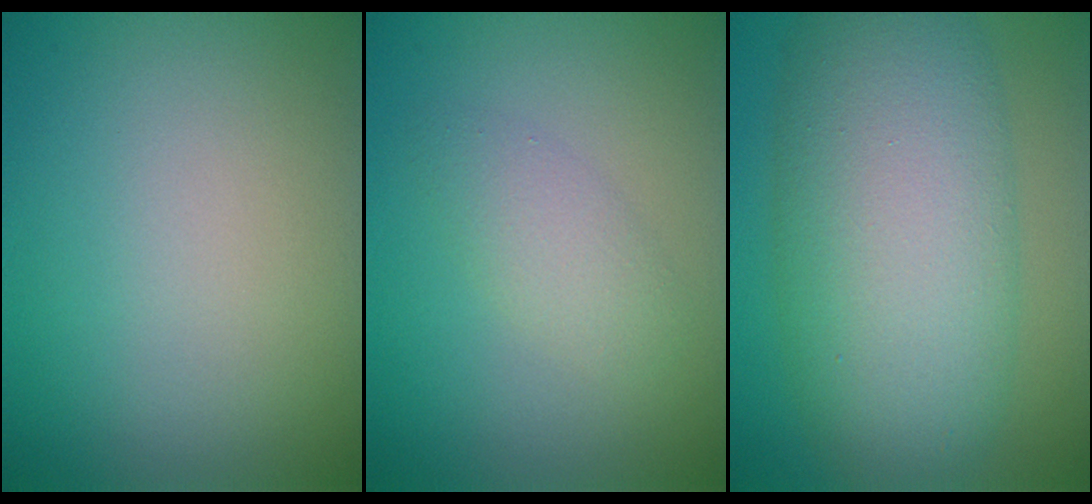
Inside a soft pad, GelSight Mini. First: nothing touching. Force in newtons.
{"total": 2.1, "press": 2.1, "slide": 0.0}
{"total": 10.9, "press": 10.9, "slide": 0.3}